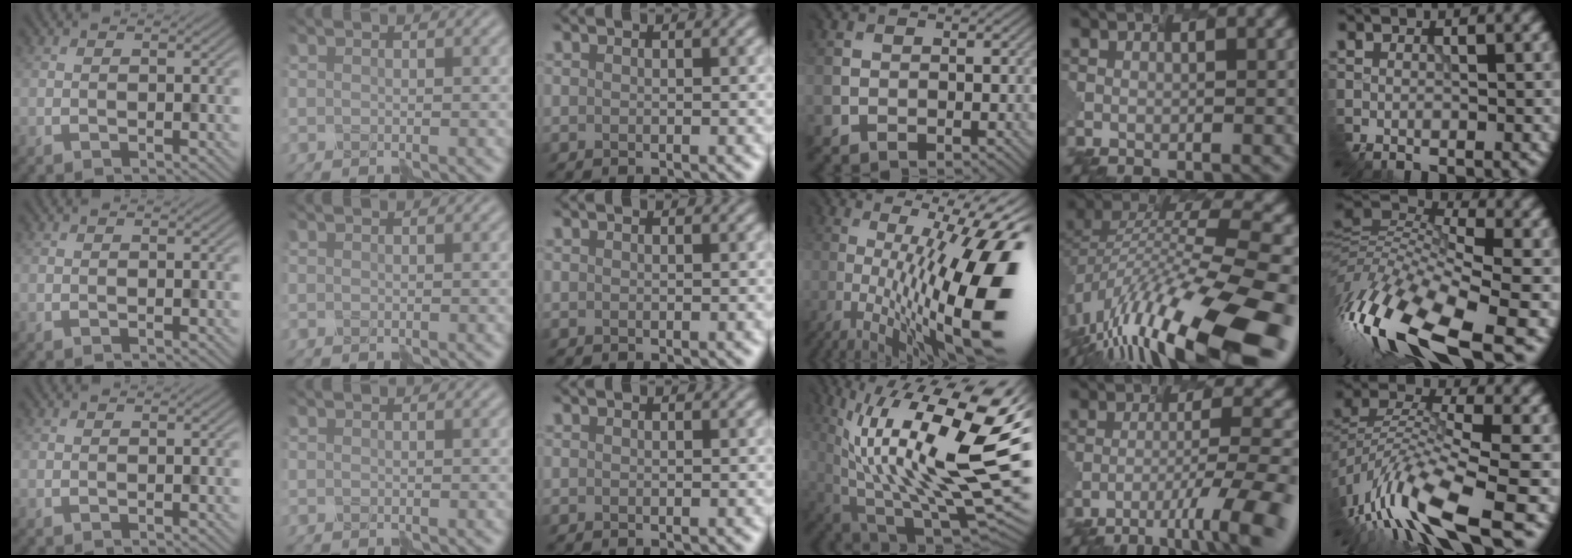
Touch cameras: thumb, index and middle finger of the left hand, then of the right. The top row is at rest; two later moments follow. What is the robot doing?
{"motion": "shake", "object": "plastic piggy bank"}